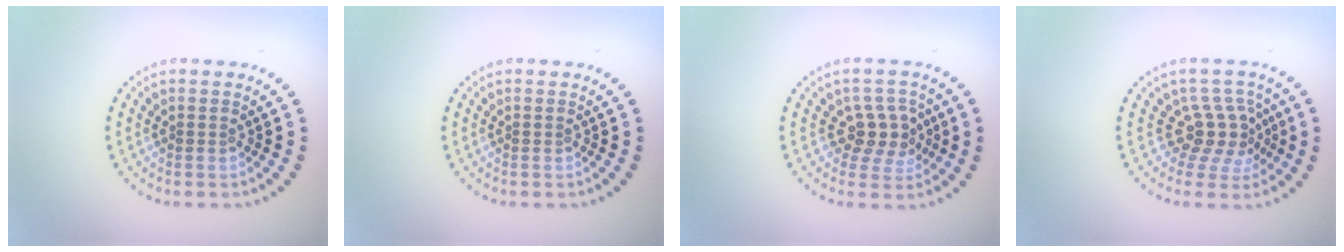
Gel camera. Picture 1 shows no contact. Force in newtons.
{"total": 0.0}
{"total": 3.0, "press": 2.6, "slide": 1.4}
{"total": 3.5, "press": 2.4, "slide": 2.5}